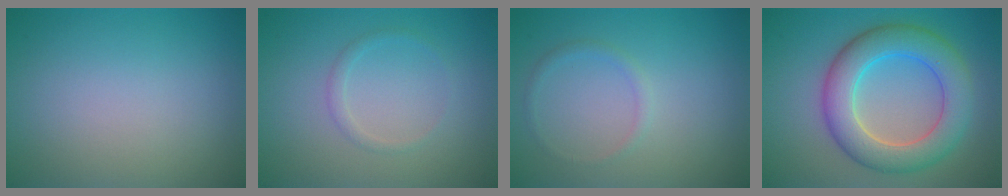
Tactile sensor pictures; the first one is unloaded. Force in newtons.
{"total": 1.0, "press": 1.0, "slide": 0.0}
{"total": 0.9, "press": 0.9, "slide": 0.1}
{"total": 7.1, "press": 7.1, "slide": 0.2}